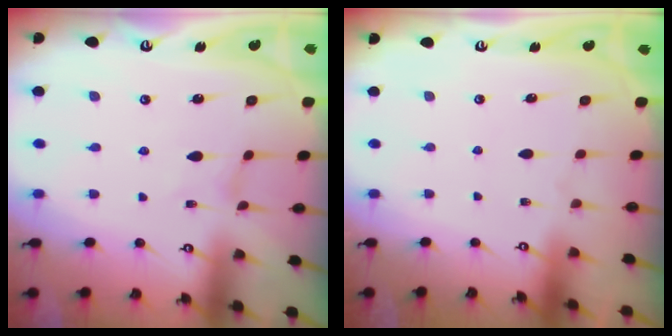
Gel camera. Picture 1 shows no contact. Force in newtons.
{"total": 0.0}